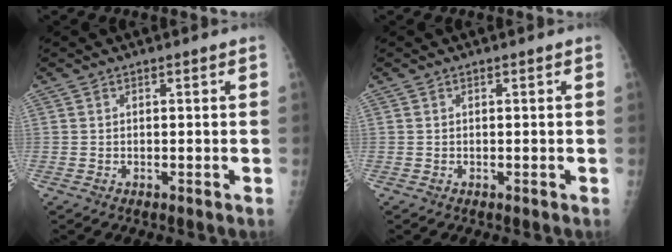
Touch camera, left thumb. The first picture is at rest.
{"total": 0.0}